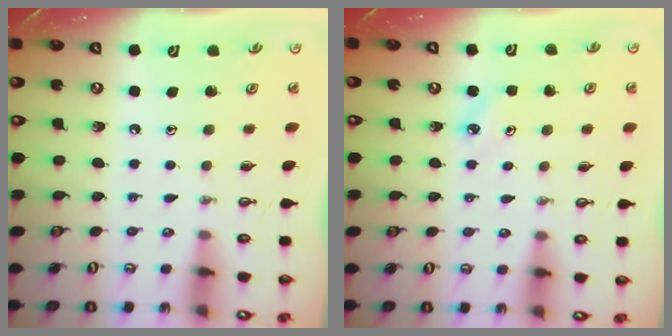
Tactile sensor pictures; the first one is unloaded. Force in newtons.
{"total": 4.5, "press": 4.5, "slide": 0.7}